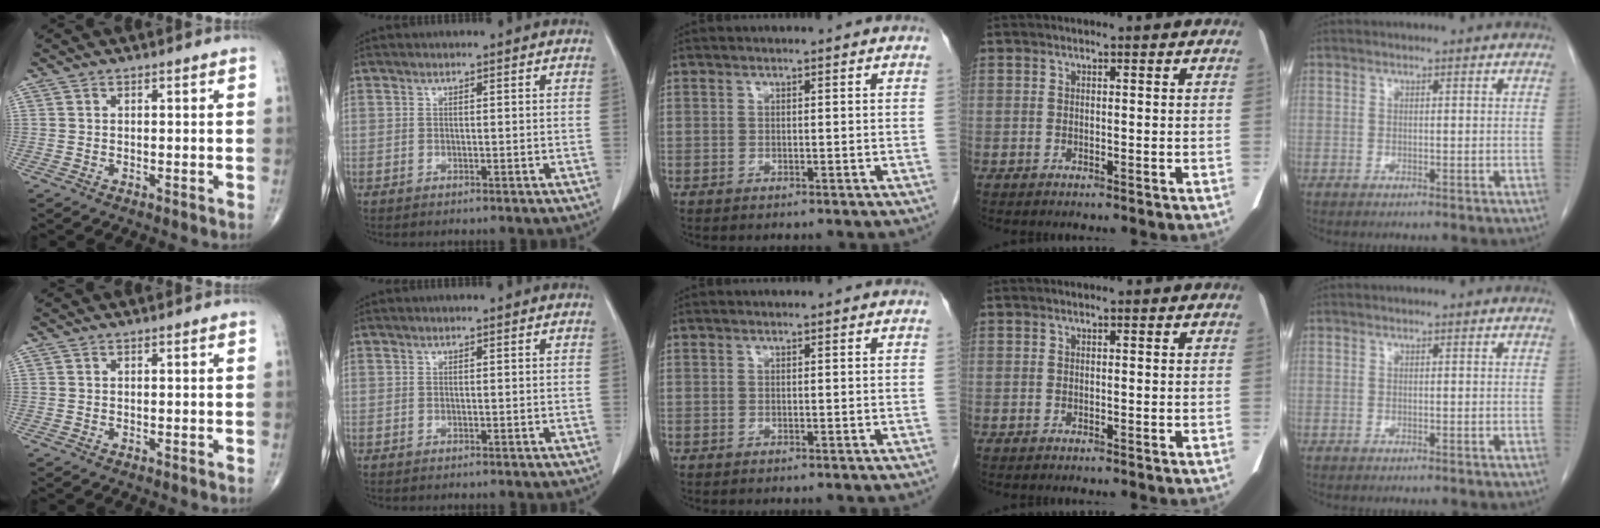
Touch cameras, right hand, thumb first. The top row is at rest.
{}